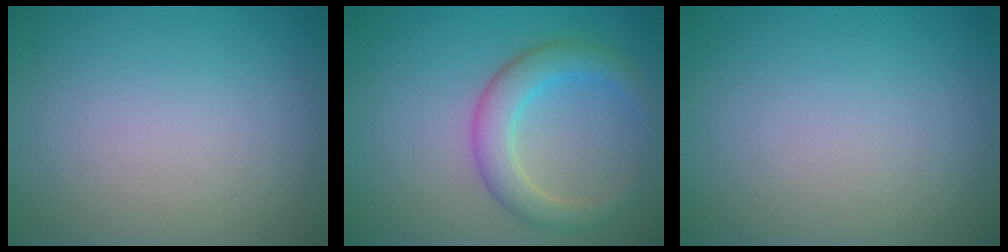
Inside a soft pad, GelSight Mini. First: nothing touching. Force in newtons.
{"total": 3.9, "press": 3.9, "slide": 0.2}
{"total": 0.0}